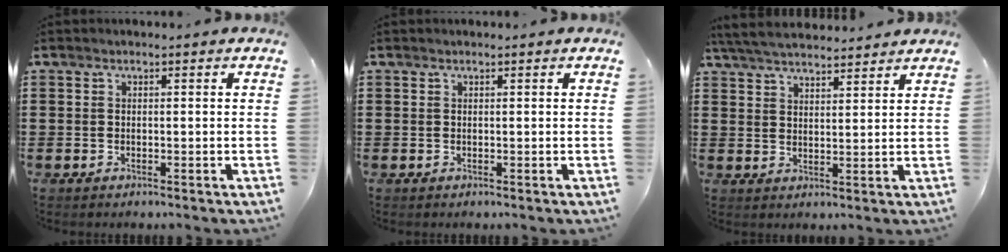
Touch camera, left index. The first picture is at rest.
{"total": 0.0}
{"total": 4.9, "force": [4.7, 0.4, 1.3], "torque": [-0.039, -0.012, 0.086]}